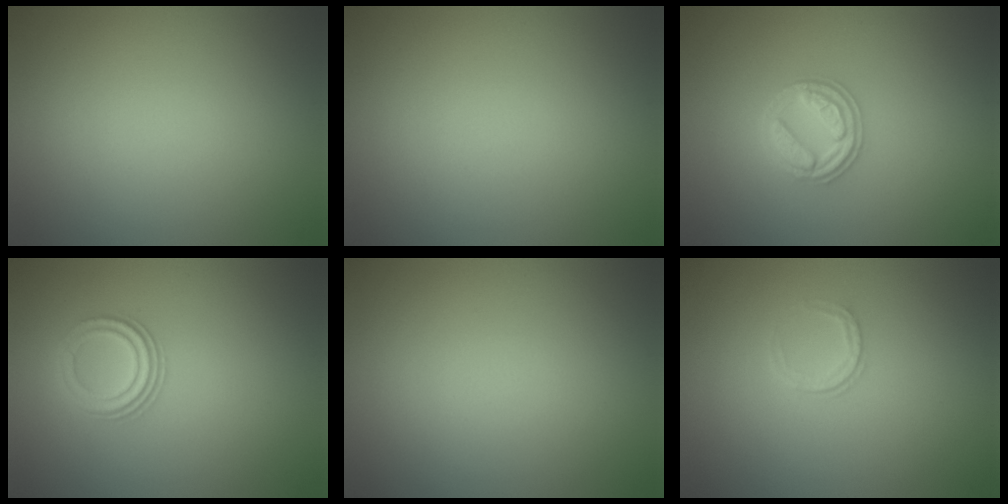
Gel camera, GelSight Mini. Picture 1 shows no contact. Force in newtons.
{"total": 0.0}
{"total": 3.0, "press": 2.8, "slide": 1.0}
{"total": 2.6, "press": 2.3, "slide": 1.2}
{"total": 0.0}
{"total": 1.0, "press": 0.7, "slide": 0.7}